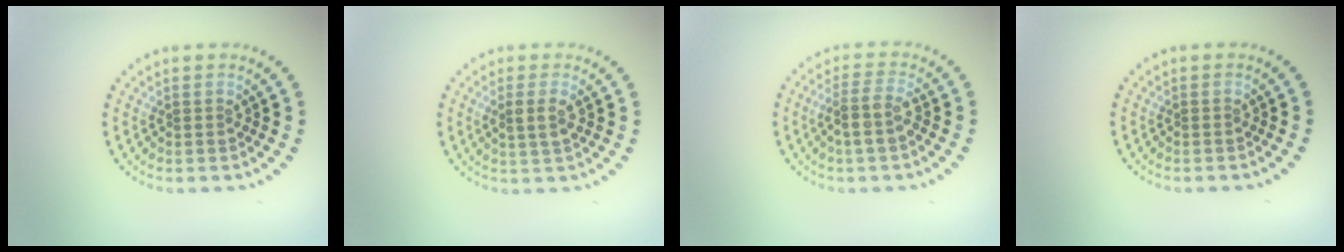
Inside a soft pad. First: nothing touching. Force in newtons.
{"total": 1.8, "press": 1.8, "slide": 0.4}
{"total": 2.5, "press": 2.2, "slide": 1.2}
{"total": 0.0}